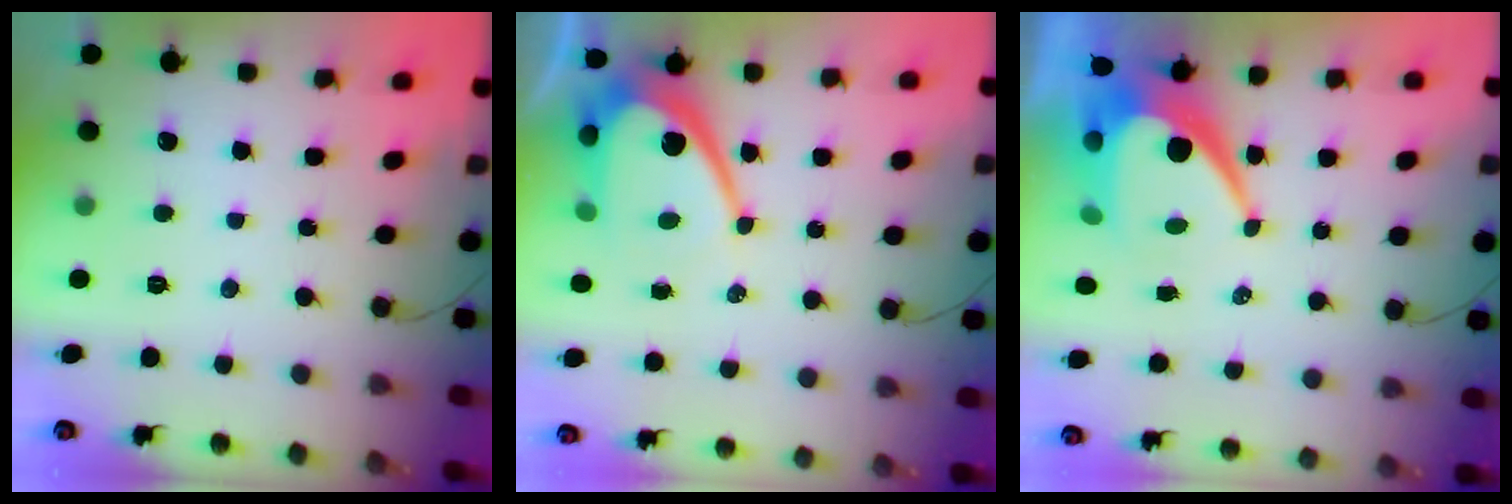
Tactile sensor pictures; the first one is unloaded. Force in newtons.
{"total": 12.1, "press": 12.1, "slide": 0.8}
{"total": 12.5, "press": 12.4, "slide": 1.1}